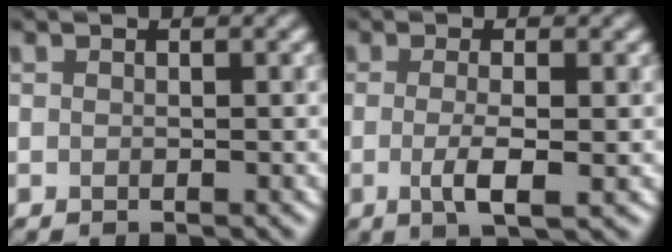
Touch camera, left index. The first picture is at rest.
{"total": 3.1, "force": [-0.6, 0.8, 3.0], "torque": [-0.056, -0.008, -0.009]}